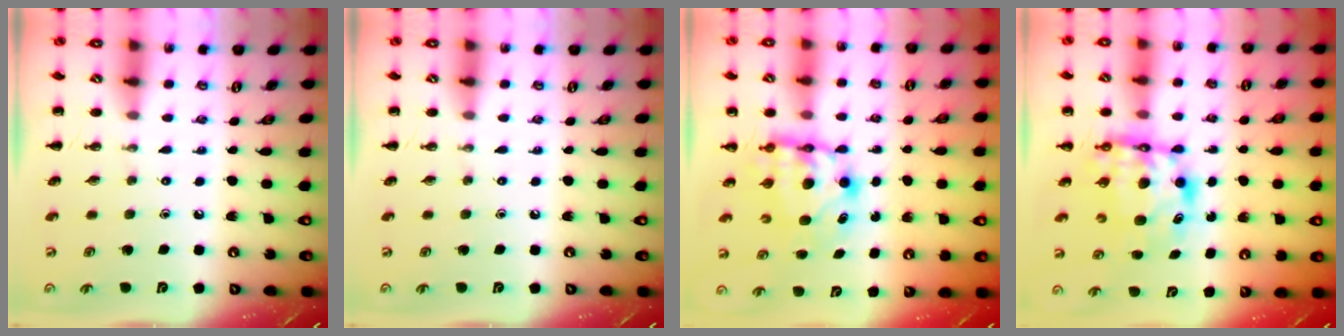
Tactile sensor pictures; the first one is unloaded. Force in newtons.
{"total": 0.0}
{"total": 6.6, "press": 6.4, "slide": 1.7}
{"total": 7.1, "press": 7.0, "slide": 1.4}